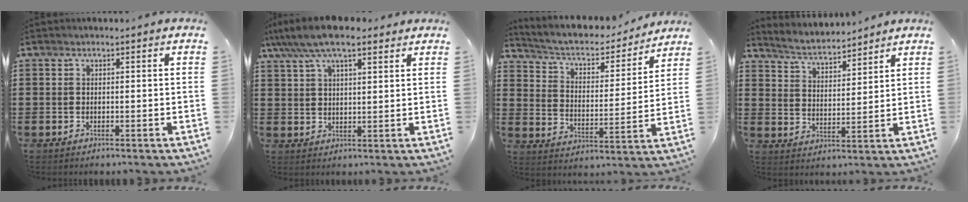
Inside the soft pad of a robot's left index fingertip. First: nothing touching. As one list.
[{"total": 7.9, "force": [6.0, 2.5, 4.6], "torque": [-0.105, -0.002, 0.109]}, {"total": 5.2, "force": [4.4, 1.6, 2.3], "torque": [-0.067, -0.028, 0.068]}, {"total": 4.1, "force": [4.0, 0.1, 0.7], "torque": [-0.032, -0.022, 0.067]}]